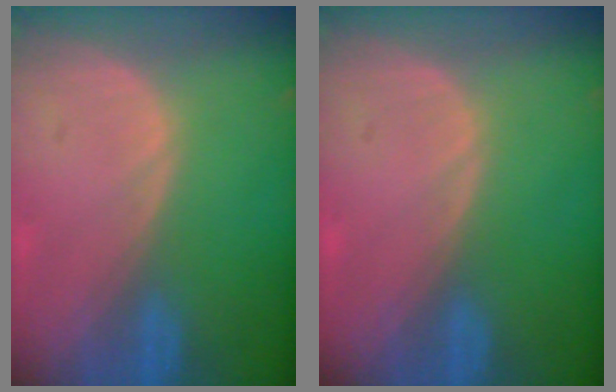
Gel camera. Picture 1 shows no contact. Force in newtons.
{"total": 0.0}